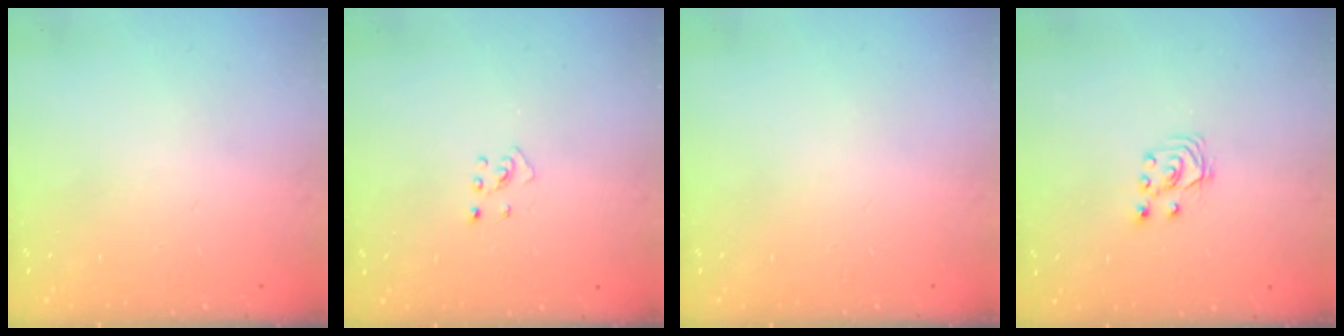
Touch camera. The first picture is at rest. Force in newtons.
{"total": 2.7, "press": 2.7, "slide": 0.5}
{"total": 0.0}
{"total": 2.8, "press": 2.7, "slide": 0.7}